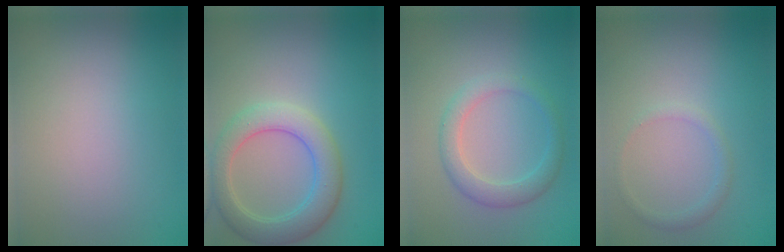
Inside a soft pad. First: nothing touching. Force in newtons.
{"total": 5.0, "press": 5.0, "slide": 0.5}
{"total": 2.7, "press": 2.7, "slide": 0.2}
{"total": 1.1, "press": 1.1, "slide": 0.1}